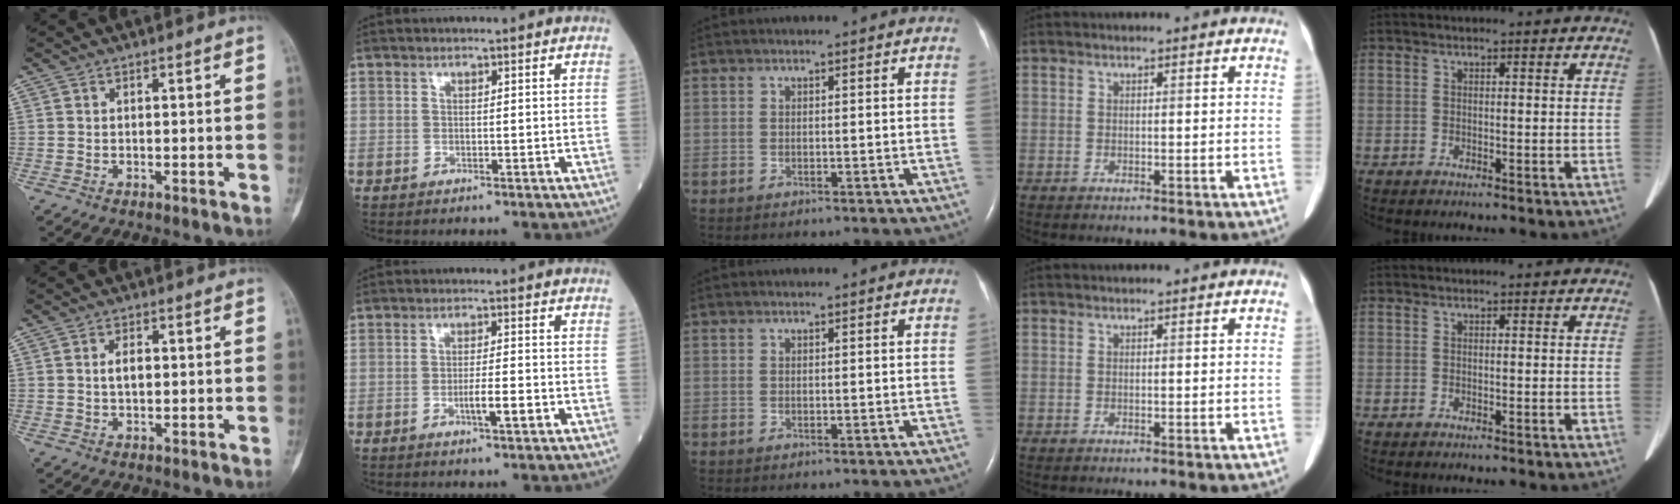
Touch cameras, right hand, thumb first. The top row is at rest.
{"thumb": {"total": 3.5, "force": [0.4, 2.0, 2.9], "torque": [-0.049, 0.001, 0.006]}, "index": {"total": 3.8, "force": [-1.5, 0.1, 3.5], "torque": [-0.058, -0.002, -0.024]}}